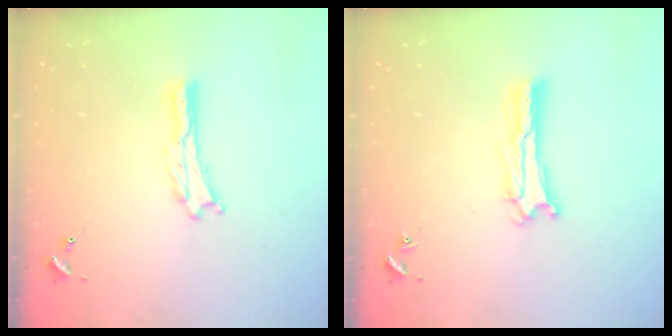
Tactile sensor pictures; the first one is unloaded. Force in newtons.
{"total": 0.7, "press": 0.6, "slide": 0.2}